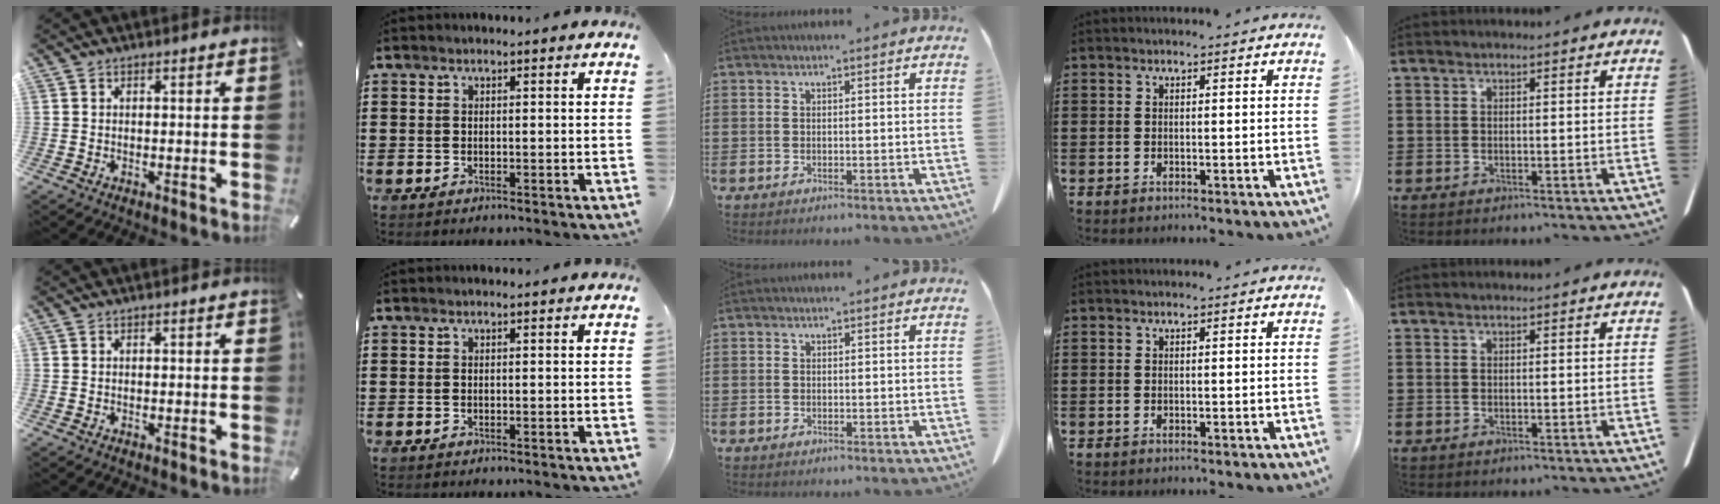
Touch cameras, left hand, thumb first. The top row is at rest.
{}